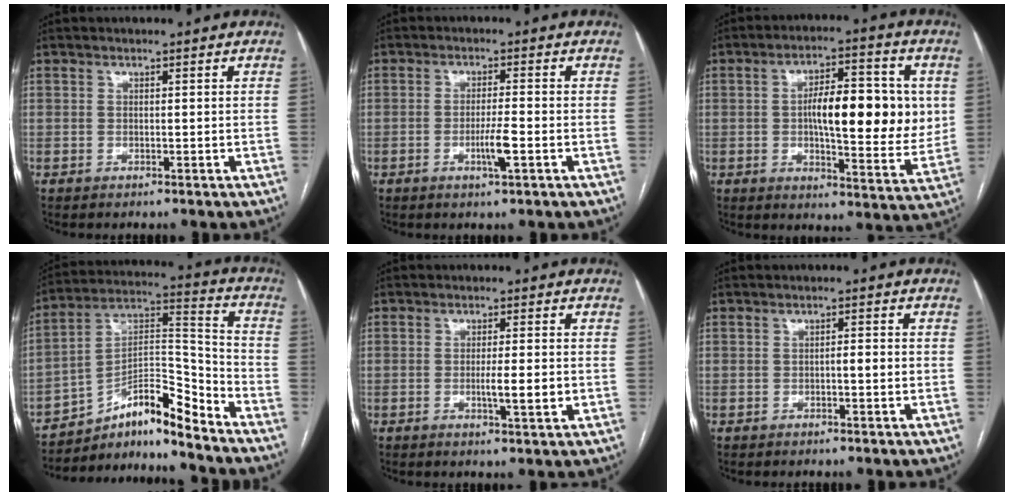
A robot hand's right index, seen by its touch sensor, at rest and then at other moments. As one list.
[{"total": 4.0, "force": [-1.4, 0.1, 3.7], "torque": [-0.069, -0.006, -0.025]}, {"total": 15.5, "force": [1.5, 4.8, 14.7], "torque": [-0.215, 0.014, 0.024]}, {"total": 13.2, "force": [-10.9, 1.7, 7.2], "torque": [-0.124, 0.039, -0.184]}, {"total": 4.6, "force": [-0.8, 0.3, 4.5], "torque": [-0.075, -0.006, -0.011]}, {"total": 1.9, "force": [-0.3, 0.3, 1.8], "torque": [-0.028, 0.003, -0.007]}]